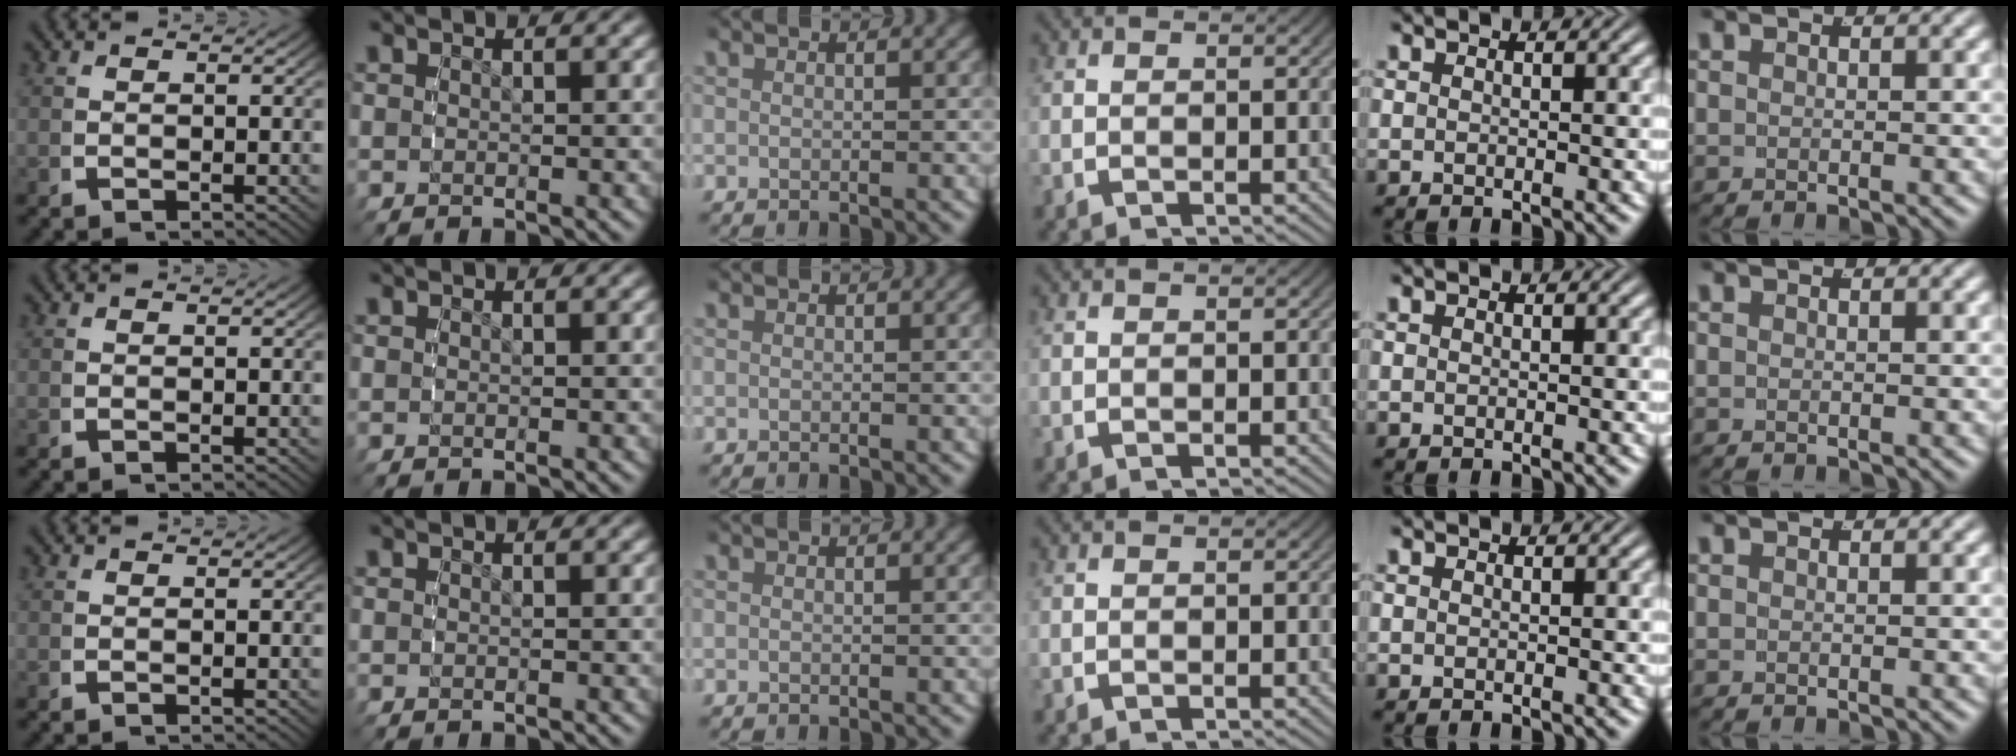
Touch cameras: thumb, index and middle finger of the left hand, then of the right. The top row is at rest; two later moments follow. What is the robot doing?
{"motion": "reach", "object": "jar lid"}